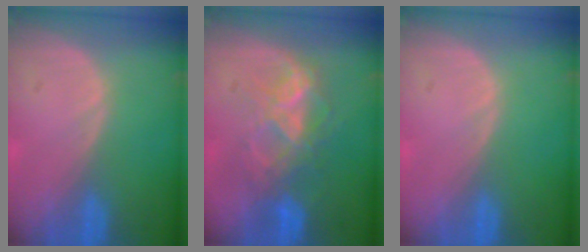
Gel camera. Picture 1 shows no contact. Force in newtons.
{"total": 6.9, "press": 6.7, "slide": 1.6}
{"total": 0.0}